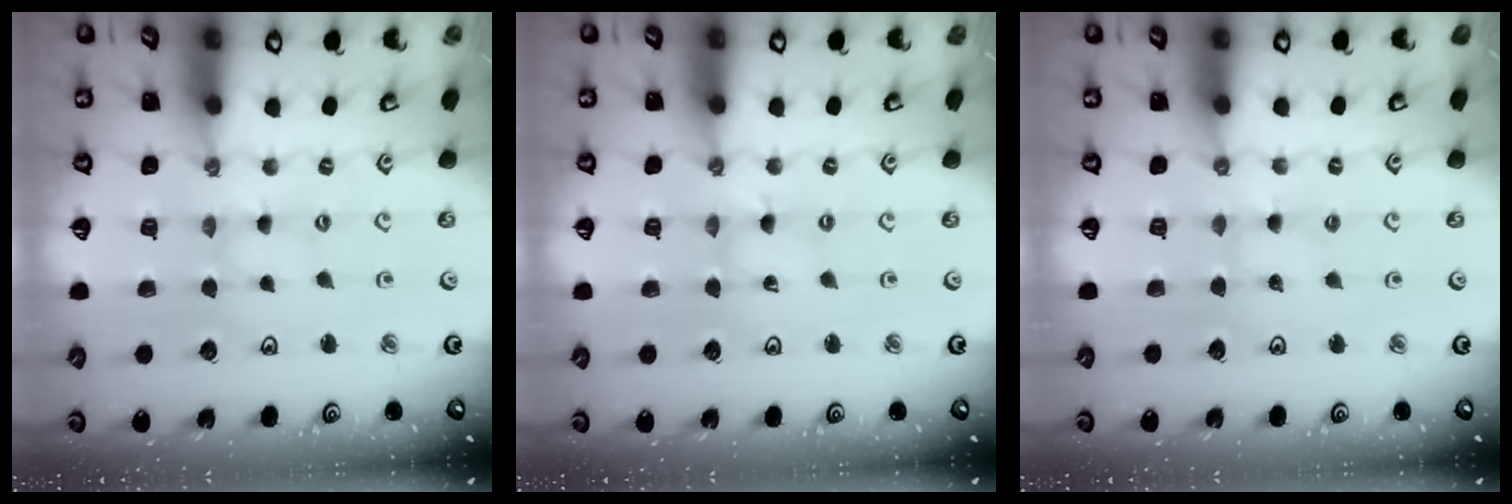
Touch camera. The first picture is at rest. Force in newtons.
{"total": 0.8, "press": 0.8, "slide": 0.1}
{"total": 1.2, "press": 1.2, "slide": 0.2}